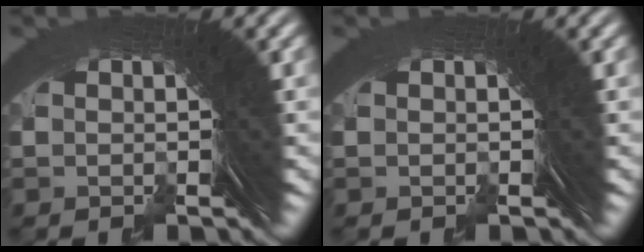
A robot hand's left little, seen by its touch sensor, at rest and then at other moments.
{"total": 0.0}